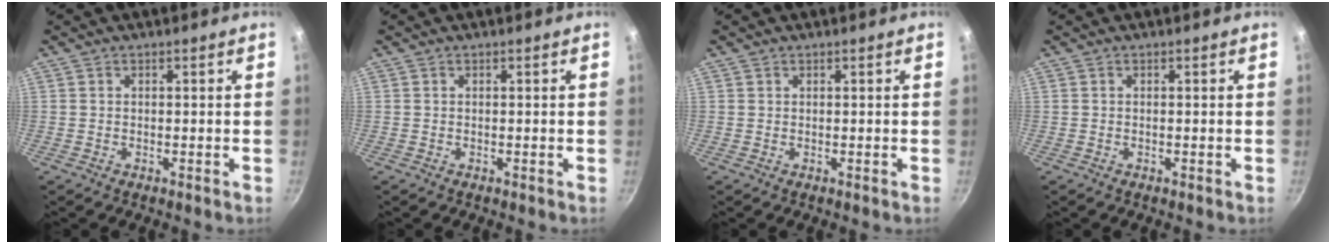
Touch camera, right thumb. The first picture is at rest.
{"total": 0.0}
{"total": 0.0}
{"total": 0.0}